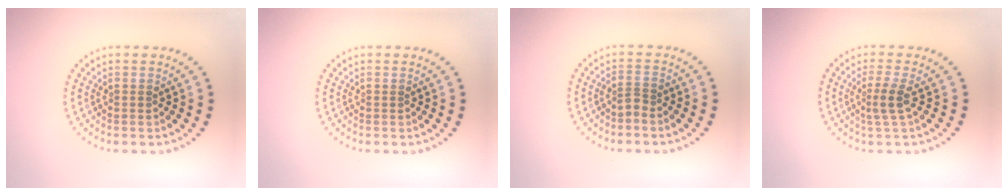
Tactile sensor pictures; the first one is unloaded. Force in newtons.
{"total": 0.0}
{"total": 1.0, "press": 0.6, "slide": 0.8}
{"total": 1.9, "press": 1.4, "slide": 1.3}